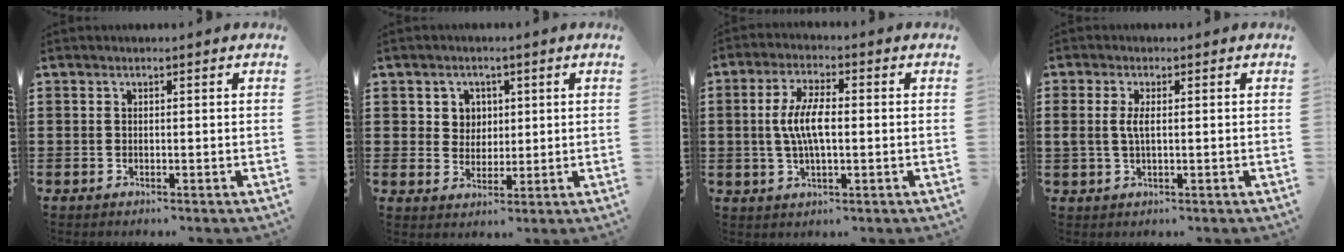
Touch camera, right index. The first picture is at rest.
{"total": 3.4, "force": [1.2, 3.1, 0.7], "torque": [-0.028, 0.012, 0.020]}
{"total": 6.8, "force": [0.0, 2.4, 6.3], "torque": [-0.137, 0.000, -0.009]}
{"total": 2.8, "force": [0.2, 1.0, 2.6], "torque": [-0.059, 0.000, 0.000]}